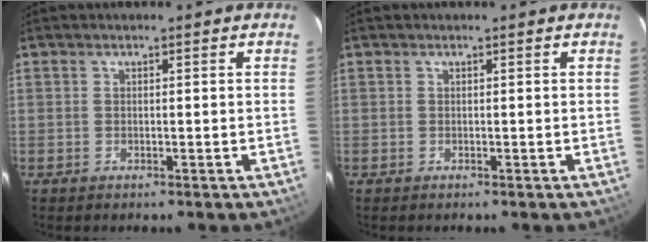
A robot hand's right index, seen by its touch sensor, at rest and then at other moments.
{"total": 0.0}